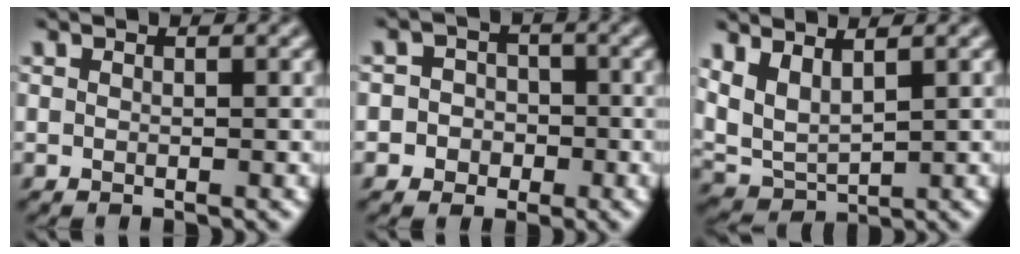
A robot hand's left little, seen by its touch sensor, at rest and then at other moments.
{"total": 4.7, "force": [-1.4, 4.4, 0.8], "torque": [0.007, 0.022, -0.053]}
{"total": 3.7, "force": [1.7, 1.7, 2.9], "torque": [-0.072, -0.003, 0.035]}